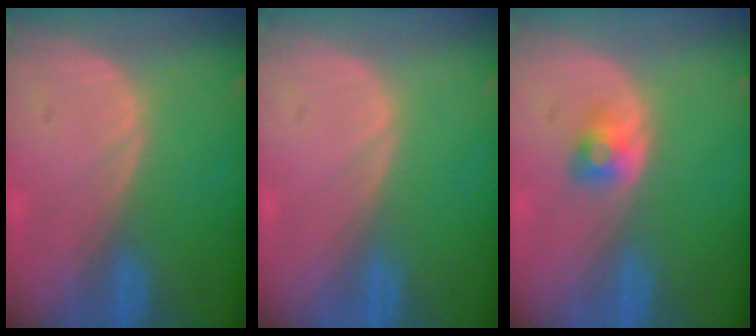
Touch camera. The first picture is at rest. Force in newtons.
{"total": 0.0}
{"total": 2.7, "press": 2.4, "slide": 1.1}